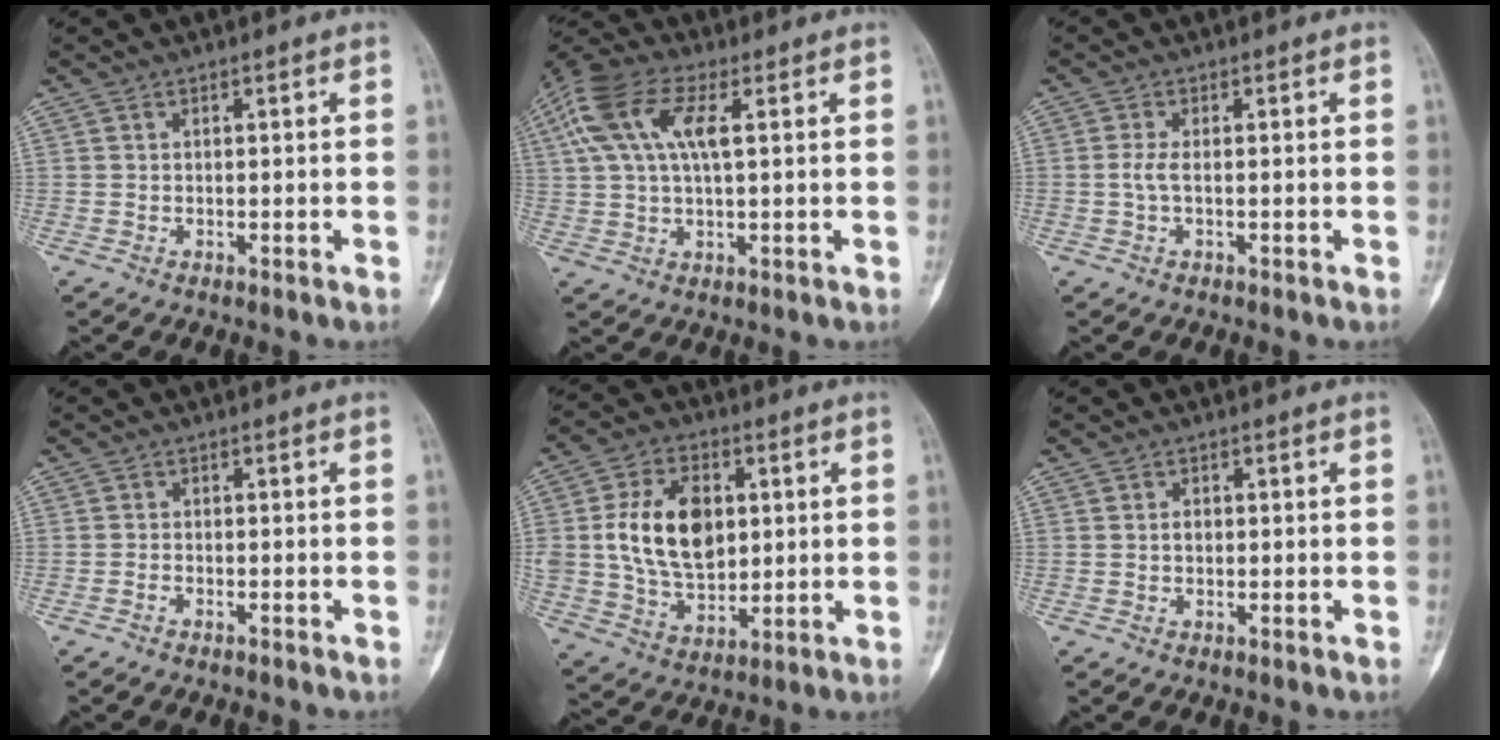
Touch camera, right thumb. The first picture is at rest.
{"total": 13.4, "force": [4.3, 5.5, 11.4], "torque": [-0.252, 0.026, 0.078]}
{"total": 2.0, "force": [-0.1, 0.6, 1.9], "torque": [-0.051, -0.002, -0.003]}
{"total": 0.9, "force": [-0.7, 0.3, 0.3], "torque": [-0.010, 0.007, -0.015]}
{"total": 16.0, "force": [2.6, 10.5, 11.7], "torque": [-0.181, -0.008, 0.053]}
{"total": 1.1, "force": [0.0, 0.8, 0.8], "torque": [-0.010, 0.002, -0.001]}